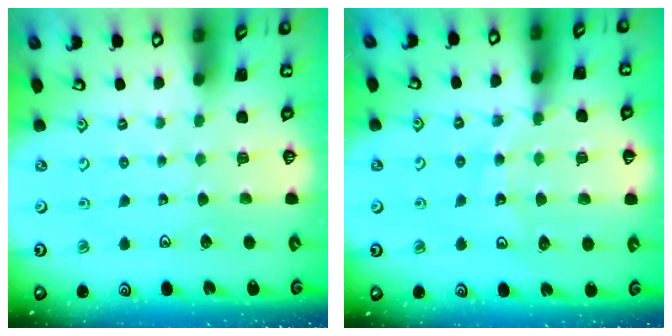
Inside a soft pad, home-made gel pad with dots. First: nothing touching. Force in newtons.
{"total": 11.8, "press": 11.5, "slide": 2.6}